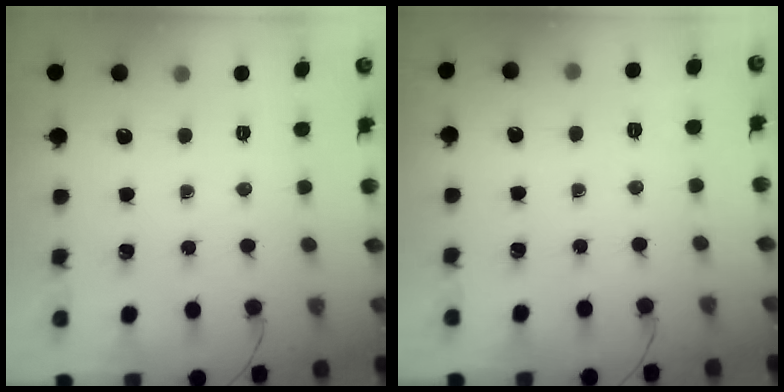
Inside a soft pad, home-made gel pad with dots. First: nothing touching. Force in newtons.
{"total": 1.9, "press": 1.0, "slide": 1.6}